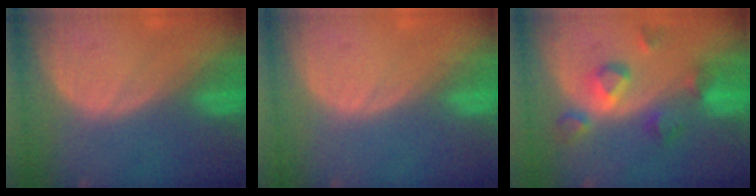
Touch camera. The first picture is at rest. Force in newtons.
{"total": 0.0}
{"total": 6.6, "press": 6.6, "slide": 0.7}